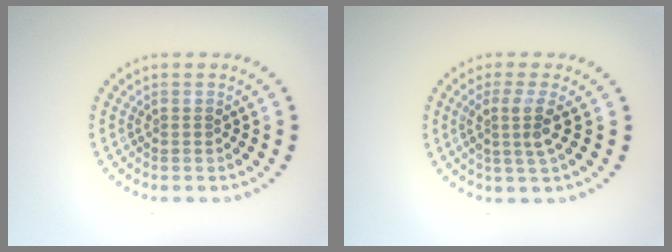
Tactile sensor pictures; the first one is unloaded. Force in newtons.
{"total": 2.7, "press": 2.1, "slide": 1.7}